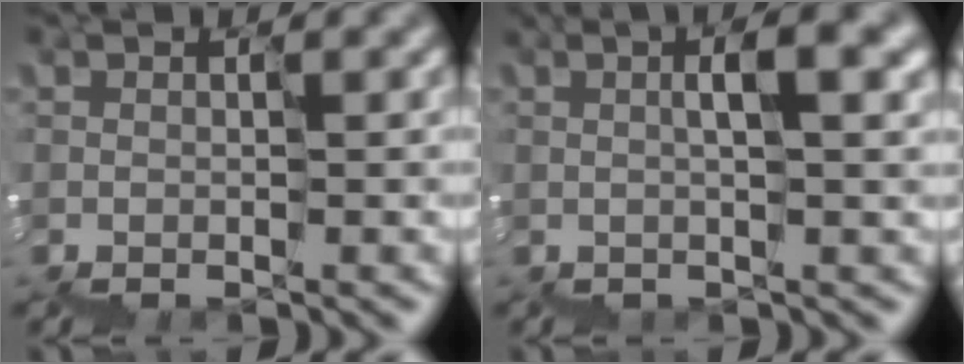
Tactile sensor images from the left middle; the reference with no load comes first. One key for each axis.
{"total": 3.6, "fx": 1.2, "fy": 1.1, "fz": 3.2, "tx": -0.034, "ty": 0.021, "tz": 0.014}